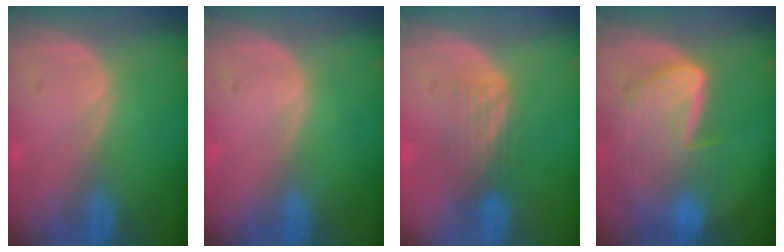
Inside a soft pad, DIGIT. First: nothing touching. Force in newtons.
{"total": 0.0}
{"total": 4.4, "press": 3.7, "slide": 2.4}
{"total": 9.0, "press": 7.9, "slide": 4.2}